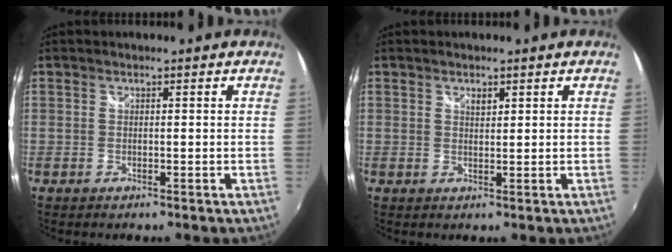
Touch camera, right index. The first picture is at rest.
{"total": 1.3, "force": [0.8, 0.7, 0.8], "torque": [-0.011, 0.003, 0.014]}